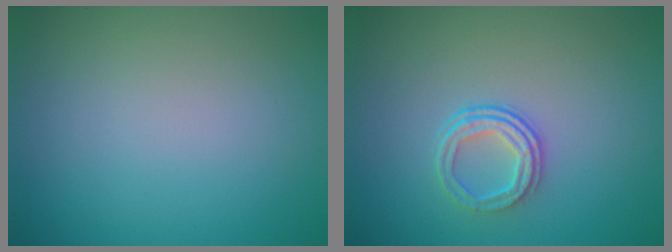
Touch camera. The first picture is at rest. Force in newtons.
{"total": 2.4, "press": 1.7, "slide": 1.7}